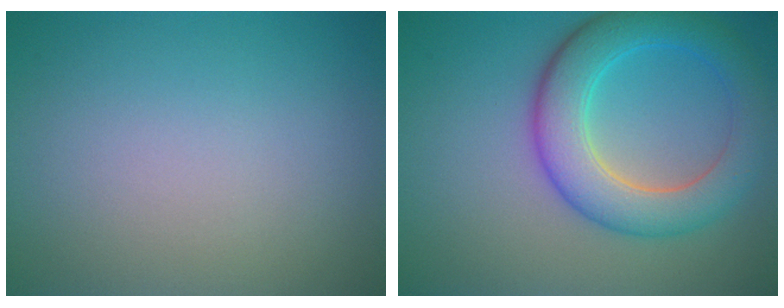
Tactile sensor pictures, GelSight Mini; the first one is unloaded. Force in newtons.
{"total": 6.6, "press": 6.6, "slide": 0.2}